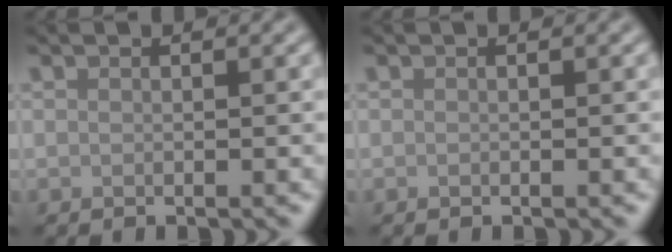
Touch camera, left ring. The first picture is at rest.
{"total": 0.0}